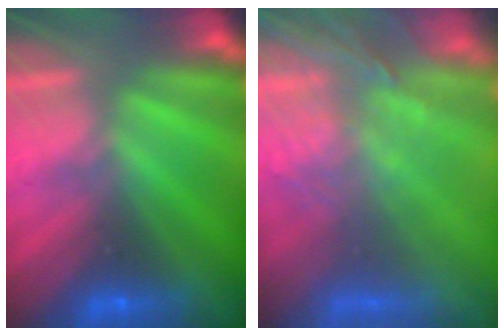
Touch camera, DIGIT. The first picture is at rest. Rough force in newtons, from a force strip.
{"total": 7.3}